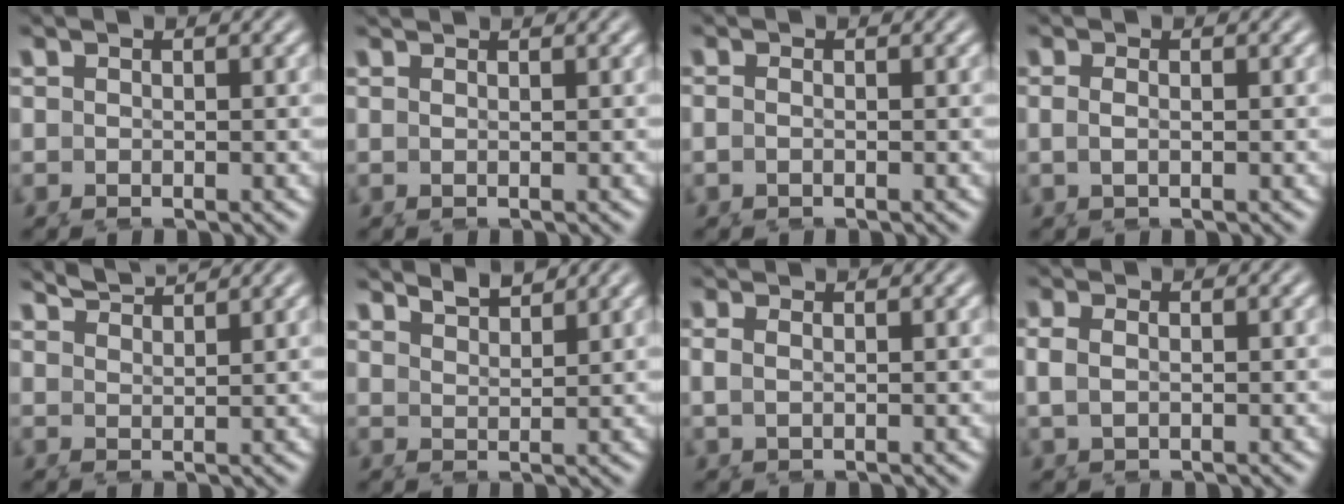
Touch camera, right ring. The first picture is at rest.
{"total": 0.7, "force": [0.3, -0.6, 0.1], "torque": [-0.002, -0.005, 0.008]}
{"total": 0.7, "force": [0.0, -0.2, 0.6], "torque": [-0.018, -0.002, 0.002]}
{"total": 1.1, "force": [0.0, -0.4, 1.0], "torque": [-0.027, -0.006, 0.006]}
{"total": 3.2, "force": [3.0, -1.2, -0.1], "torque": [0.018, 0.005, 0.055]}
{"total": 3.0, "force": [2.6, -1.4, -0.4], "torque": [0.015, -0.003, 0.052]}
{"total": 1.1, "force": [0.5, 0.0, 1.0], "torque": [-0.028, -0.006, 0.015]}
{"total": 1.6, "force": [0.5, 0.8, 1.3], "torque": [-0.033, -0.001, 0.013]}